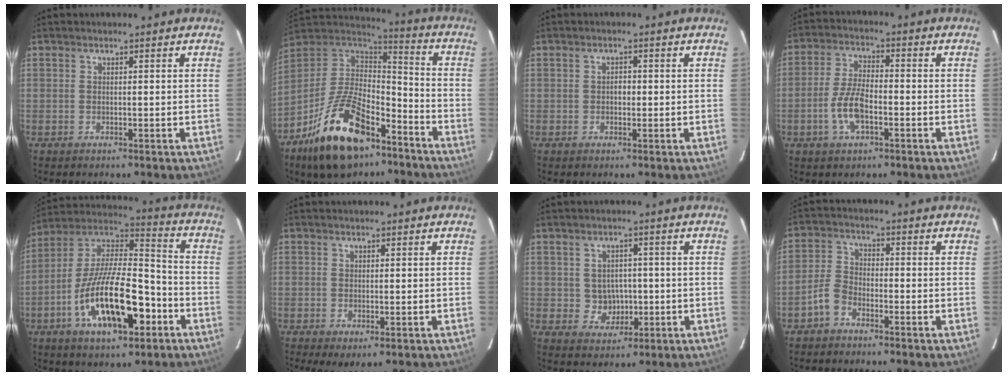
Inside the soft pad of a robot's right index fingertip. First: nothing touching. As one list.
[{"total": 23.3, "force": [-13.8, 11.1, 15.1], "torque": [-0.303, -0.002, -0.233]}, {"total": 1.3, "force": [-0.2, 1.0, 0.7], "torque": [-0.012, 0.005, -0.004]}, {"total": 7.6, "force": [-2.7, 3.1, 6.4], "torque": [-0.135, 0.004, -0.052]}, {"total": 20.7, "force": [-8.3, 8.1, 17.1], "torque": [-0.320, -0.003, -0.140]}, {"total": 2.2, "force": [-0.3, 0.8, 2.0], "torque": [-0.038, -0.010, -0.003]}, {"total": 4.7, "force": [-0.3, 4.5, 1.5], "torque": [-0.034, 0.013, 0.009]}, {"total": 4.1, "force": [-2.8, 2.2, 2.0], "torque": [-0.049, 0.015, -0.059]}]